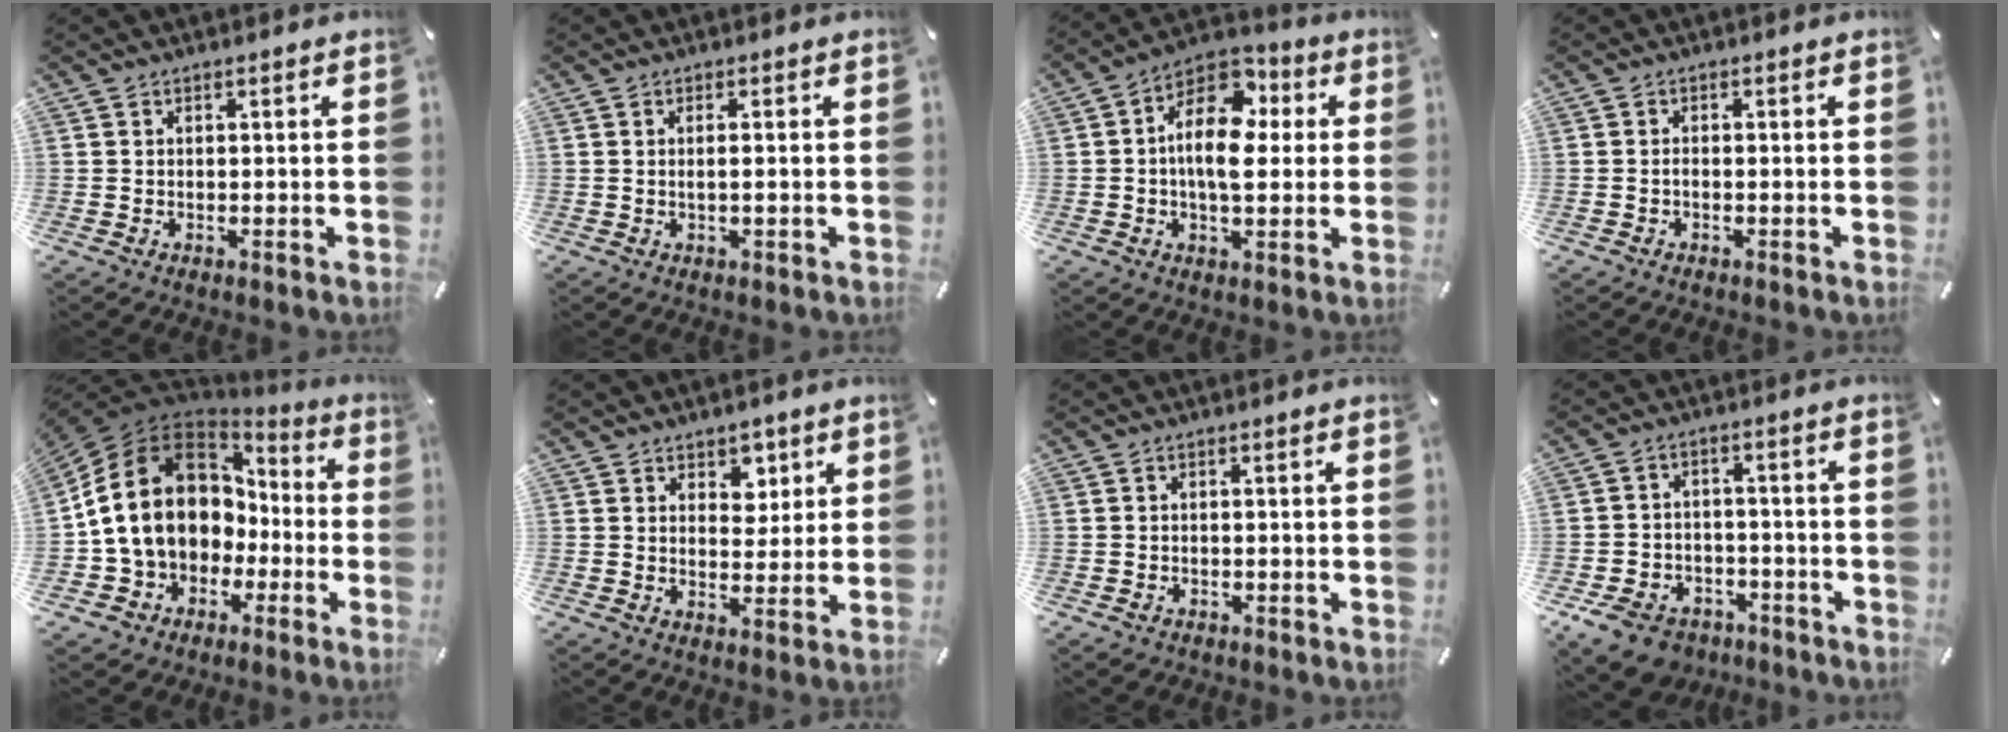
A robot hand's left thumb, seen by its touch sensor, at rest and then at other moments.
{"total": 1.5, "force": [0.0, 0.1, 1.5], "torque": [-0.028, -0.006, 0.000]}
{"total": 14.0, "force": [1.9, 9.0, 10.5], "torque": [-0.177, -0.017, 0.035]}
{"total": 0.9, "force": [-0.6, 0.3, 0.6], "torque": [-0.015, -0.002, -0.011]}
{"total": 17.2, "force": [1.1, 14.2, 9.6], "torque": [-0.211, 0.000, 0.020]}
{"total": 5.2, "force": [2.7, 4.1, 1.6], "torque": [0.001, -0.015, 0.039]}
{"total": 1.0, "force": [-0.5, 0.8, 0.2], "torque": [-0.005, 0.001, -0.013]}
{"total": 9.0, "force": [-5.8, 6.0, 3.4], "torque": [-0.068, 0.043, -0.102]}